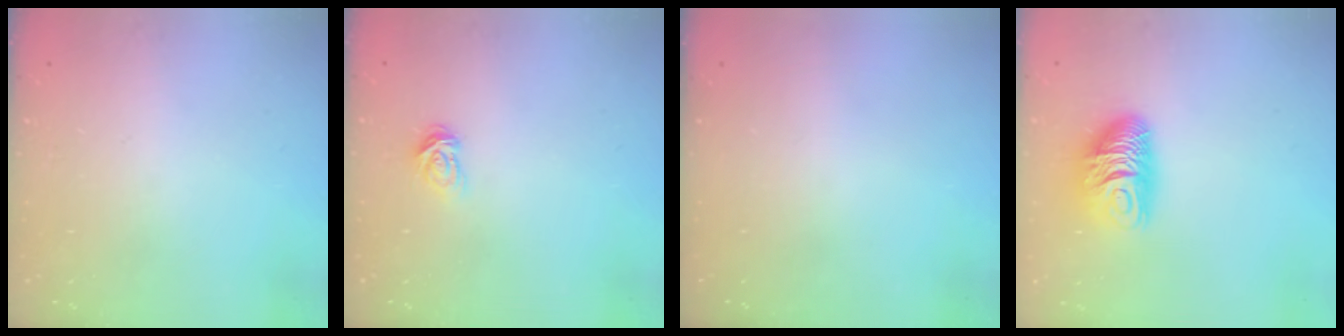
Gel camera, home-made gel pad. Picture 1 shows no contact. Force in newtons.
{"total": 4.4, "press": 4.3, "slide": 0.6}
{"total": 0.0}
{"total": 10.6, "press": 10.6, "slide": 0.9}